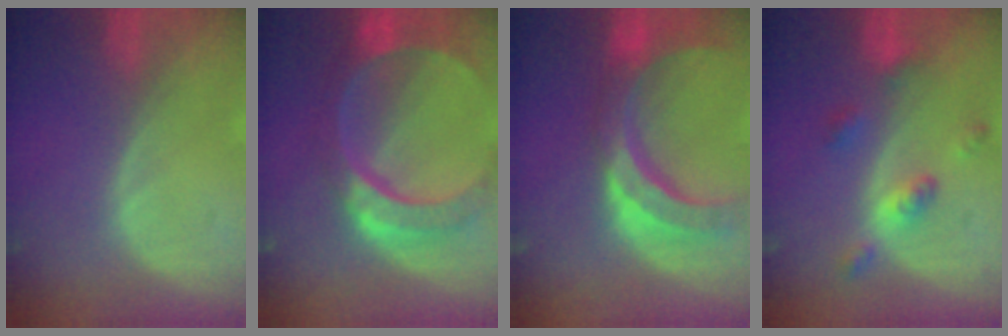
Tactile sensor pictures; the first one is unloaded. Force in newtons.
{"total": 11.0, "press": 9.3, "slide": 5.9}
{"total": 11.2, "press": 9.5, "slide": 5.9}
{"total": 5.3, "press": 4.7, "slide": 2.4}